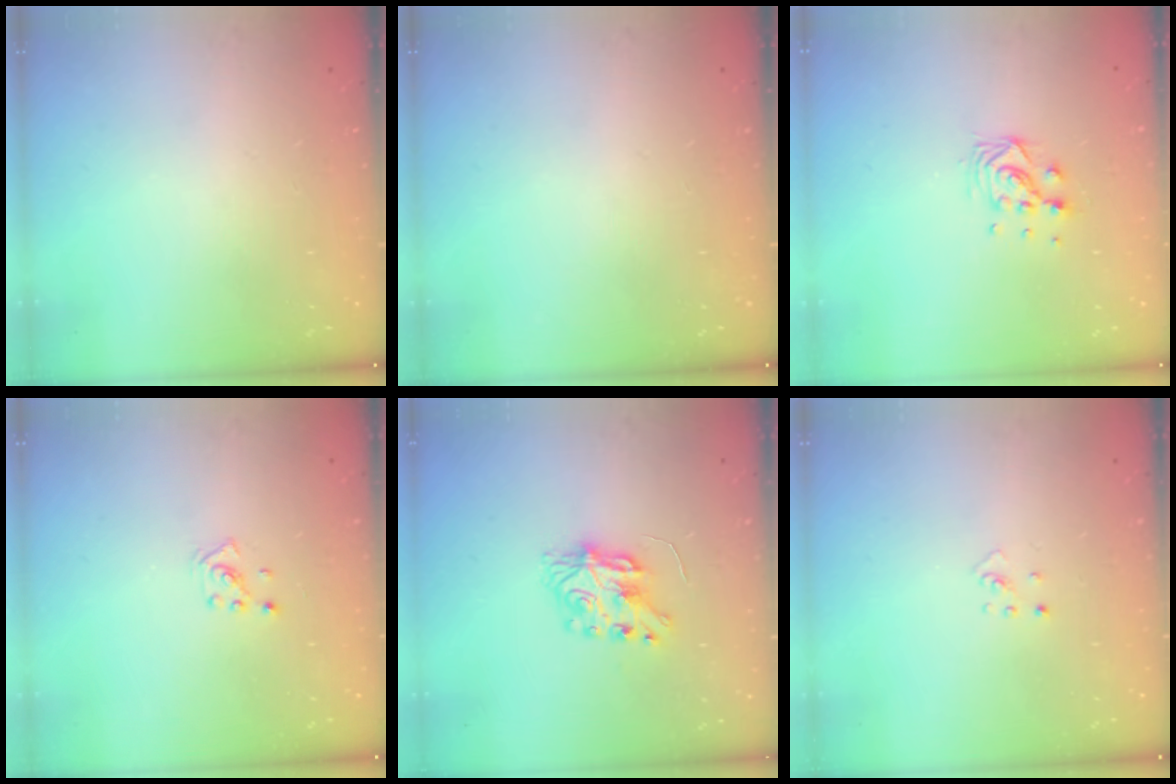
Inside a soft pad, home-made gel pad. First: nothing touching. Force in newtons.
{"total": 0.0}
{"total": 7.9, "press": 7.9, "slide": 0.5}
{"total": 2.0, "press": 2.0, "slide": 0.6}
{"total": 7.5, "press": 7.5, "slide": 0.3}
{"total": 2.0, "press": 2.0, "slide": 0.3}